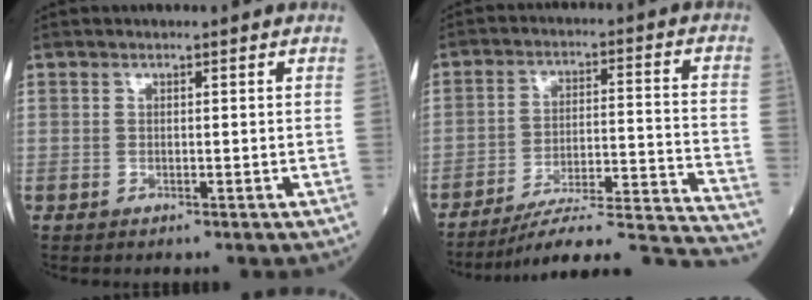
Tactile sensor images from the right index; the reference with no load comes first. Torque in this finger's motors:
{"motor_torque": [-0.01, -0.43, 0.19, 0.06]}